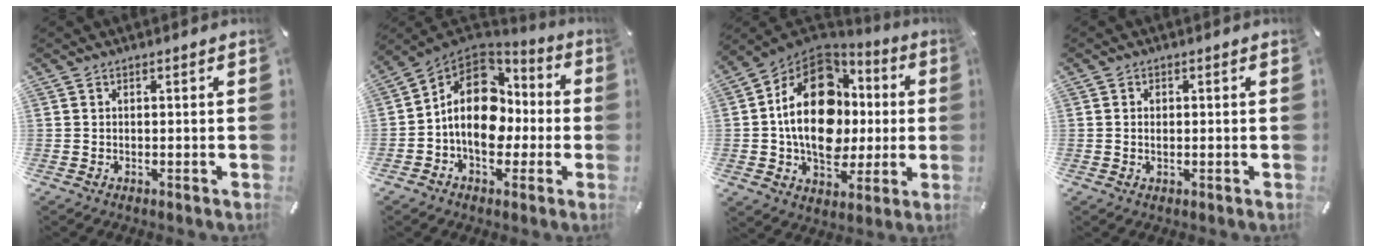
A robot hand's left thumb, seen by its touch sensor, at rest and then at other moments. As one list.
[{"total": 16.4, "force": [-0.6, 12.3, 10.8], "torque": [-0.195, 0.010, -0.012]}, {"total": 22.0, "force": [0.8, 16.2, 14.9], "torque": [-0.265, 0.005, 0.013]}, {"total": 1.5, "force": [0.1, 1.0, 1.1], "torque": [-0.016, 0.000, -0.001]}]